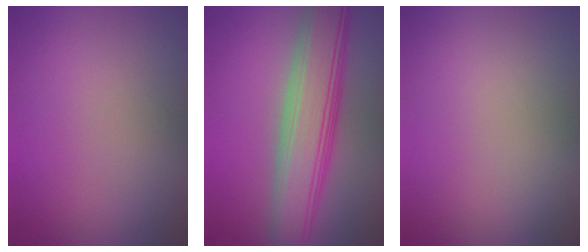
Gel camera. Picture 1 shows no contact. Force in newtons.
{"total": 7.8, "press": 7.8, "slide": 0.5}
{"total": 0.0}